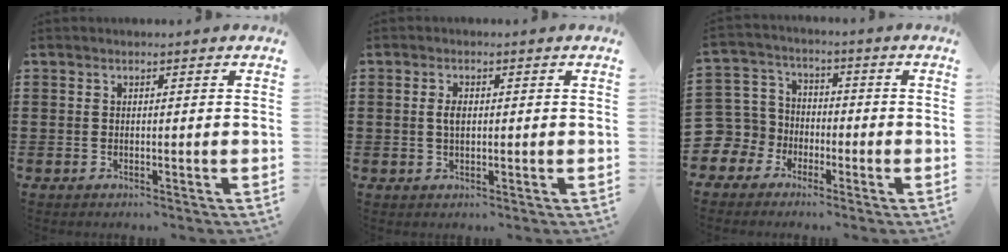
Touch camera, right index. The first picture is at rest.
{"total": 2.4, "force": [0.3, 1.1, 2.1], "torque": [-0.044, 0.006, 0.003]}
{"total": 6.4, "force": [-1.7, 6.1, 0.2], "torque": [-0.062, -0.006, -0.040]}